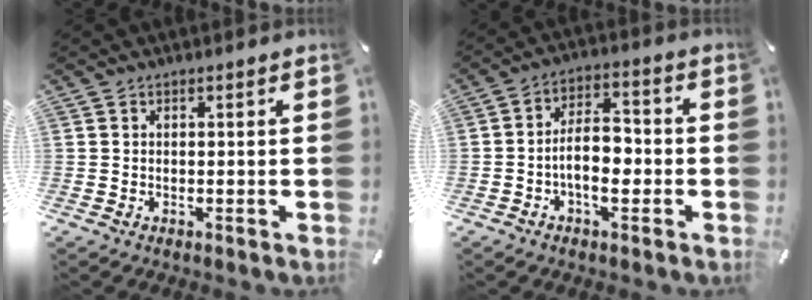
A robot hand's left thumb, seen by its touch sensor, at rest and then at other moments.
{"total": 8.9, "force": [-2.8, 4.7, 6.9], "torque": [-0.117, 0.015, -0.051]}